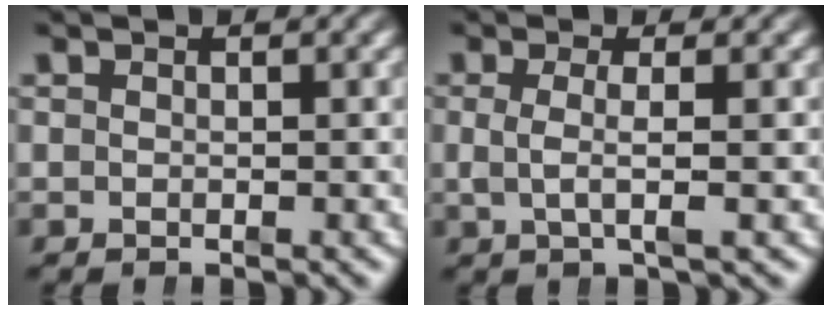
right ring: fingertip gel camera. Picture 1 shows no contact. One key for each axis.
{"total": 2.7, "fx": 0.1, "fy": 0.3, "fz": 2.7, "tx": -0.055, "ty": -0.008, "tz": 0.006}